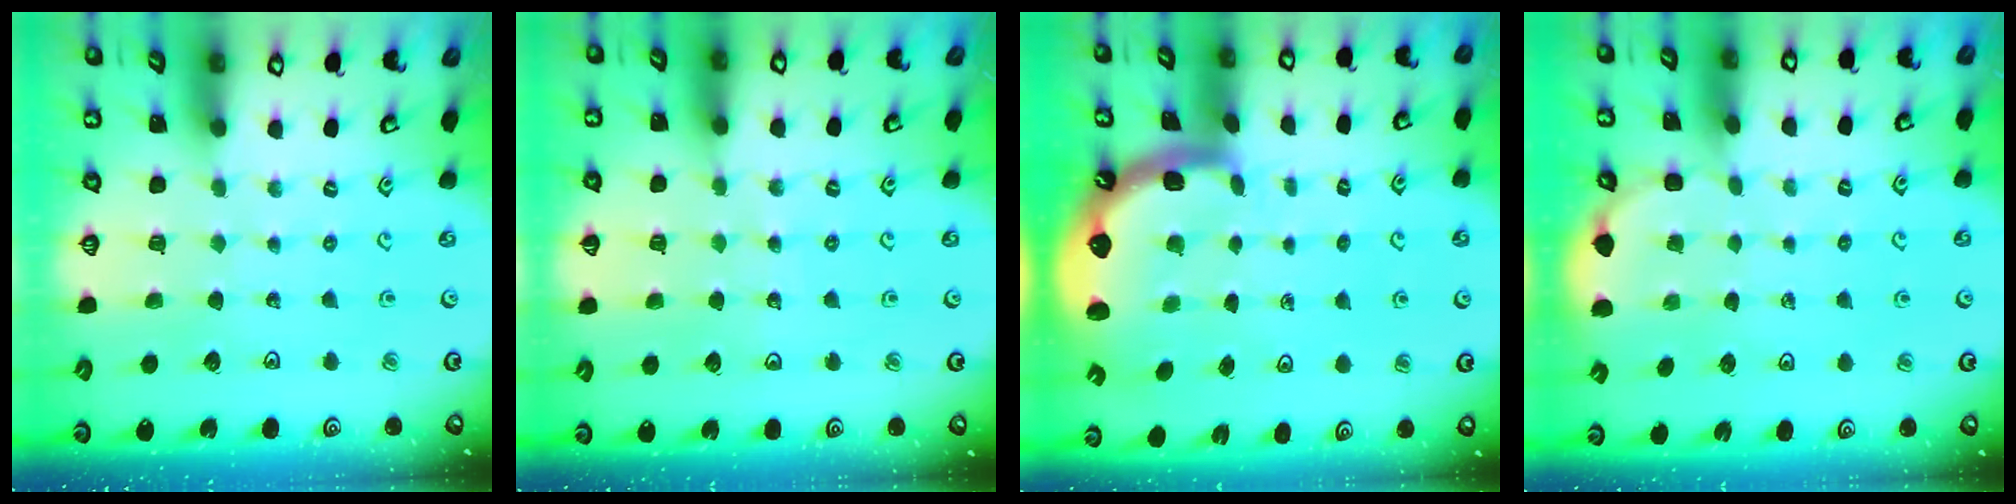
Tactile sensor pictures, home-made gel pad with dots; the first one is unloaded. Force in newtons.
{"total": 3.2, "press": 3.0, "slide": 0.8}
{"total": 3.4, "press": 2.6, "slide": 2.3}
{"total": 2.4, "press": 1.0, "slide": 2.1}